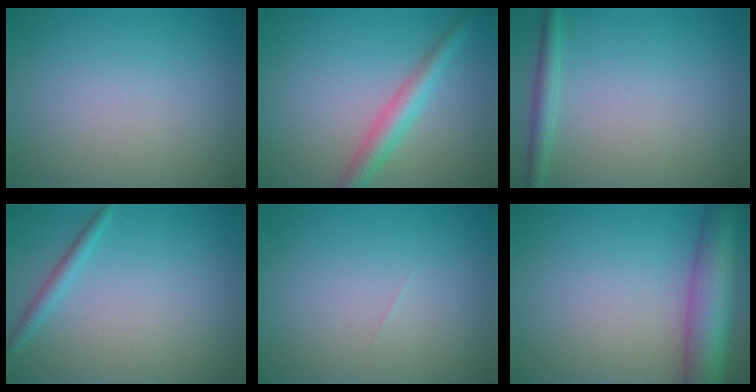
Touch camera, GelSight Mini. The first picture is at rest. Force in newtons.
{"total": 3.2, "press": 3.2, "slide": 0.1}
{"total": 1.8, "press": 1.8, "slide": 0.1}
{"total": 1.5, "press": 1.5, "slide": 0.1}
{"total": 0.0}
{"total": 8.4, "press": 8.4, "slide": 0.3}